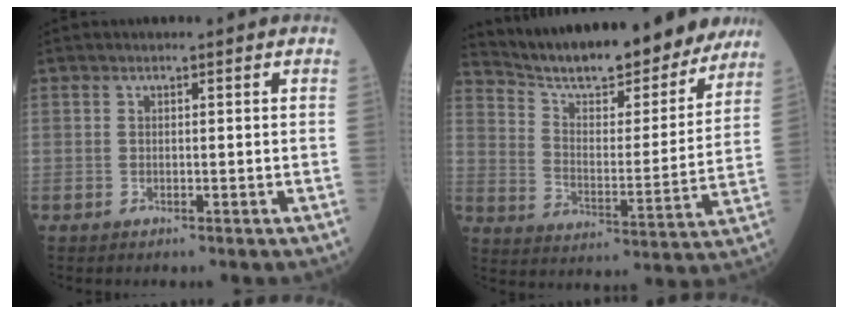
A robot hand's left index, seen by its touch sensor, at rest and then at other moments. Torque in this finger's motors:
{"motor_torque": [0.28, -0.78, 0.37, 0.14]}